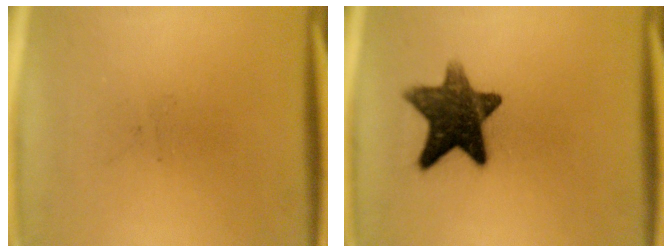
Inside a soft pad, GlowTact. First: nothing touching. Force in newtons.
{"total": 11.9}